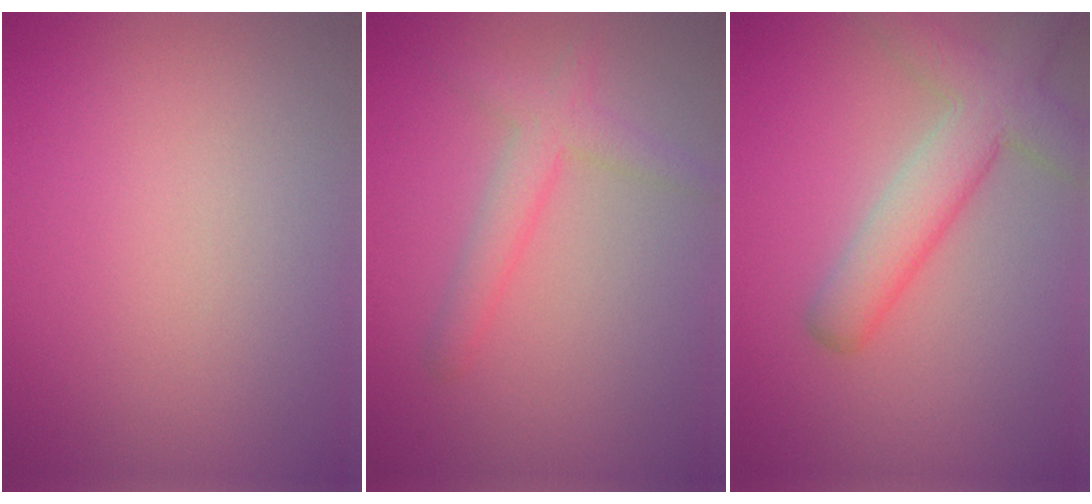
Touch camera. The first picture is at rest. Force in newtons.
{"total": 2.8, "press": 2.8, "slide": 0.2}
{"total": 5.6, "press": 5.6, "slide": 0.3}